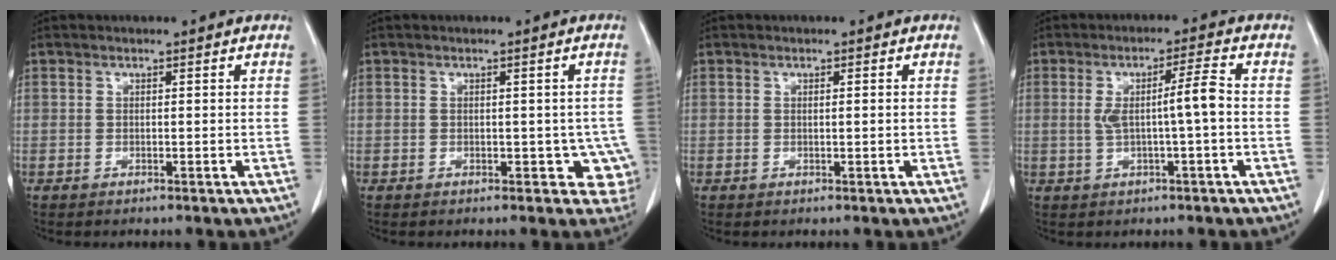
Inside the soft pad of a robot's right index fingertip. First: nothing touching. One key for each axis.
{"total": 4.2, "fx": -0.7, "fy": 2.9, "fz": 2.9, "tx": -0.005, "ty": 0.012, "tz": -0.004}
{"total": 0.6, "fx": 0.0, "fy": 0.0, "fz": 0.6, "tx": -0.012, "ty": 0.000, "tz": 0.002}
{"total": 5.5, "fx": -0.2, "fy": -0.1, "fz": 5.5, "tx": -0.094, "ty": 0.014, "tz": 0.002}